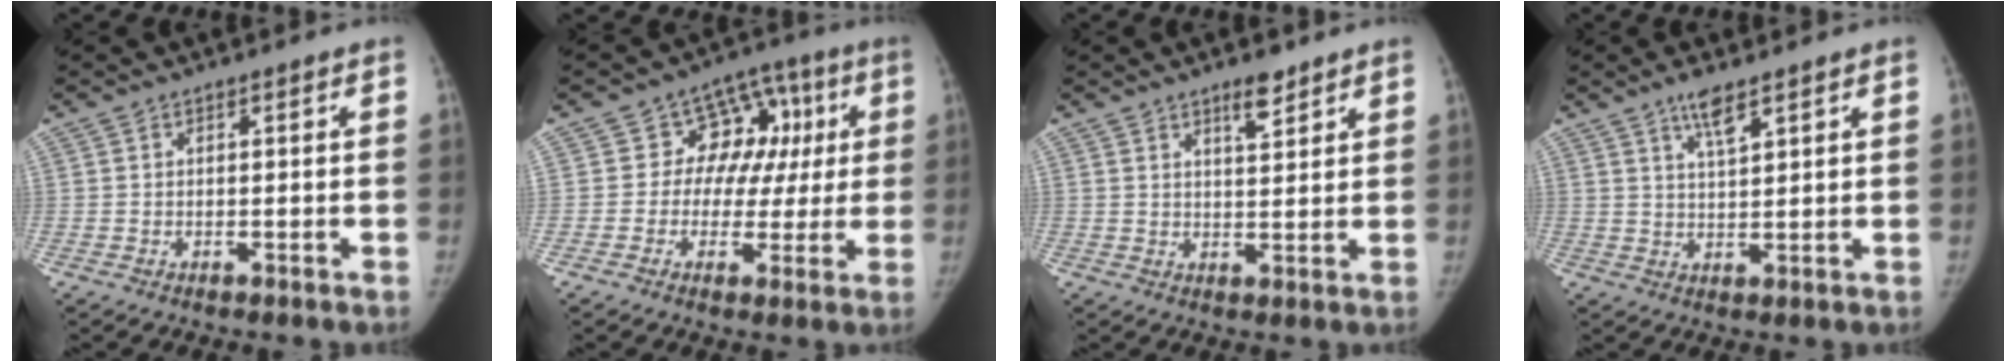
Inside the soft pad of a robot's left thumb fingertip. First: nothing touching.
{"total": 11.2, "force": [1.8, 9.4, 5.8], "torque": [-0.011, 0.022, 0.017]}
{"total": 4.4, "force": [3.2, 1.5, 2.6], "torque": [-0.028, -0.023, 0.051]}
{"total": 4.5, "force": [3.0, 1.2, 3.2], "torque": [-0.055, -0.016, 0.058]}